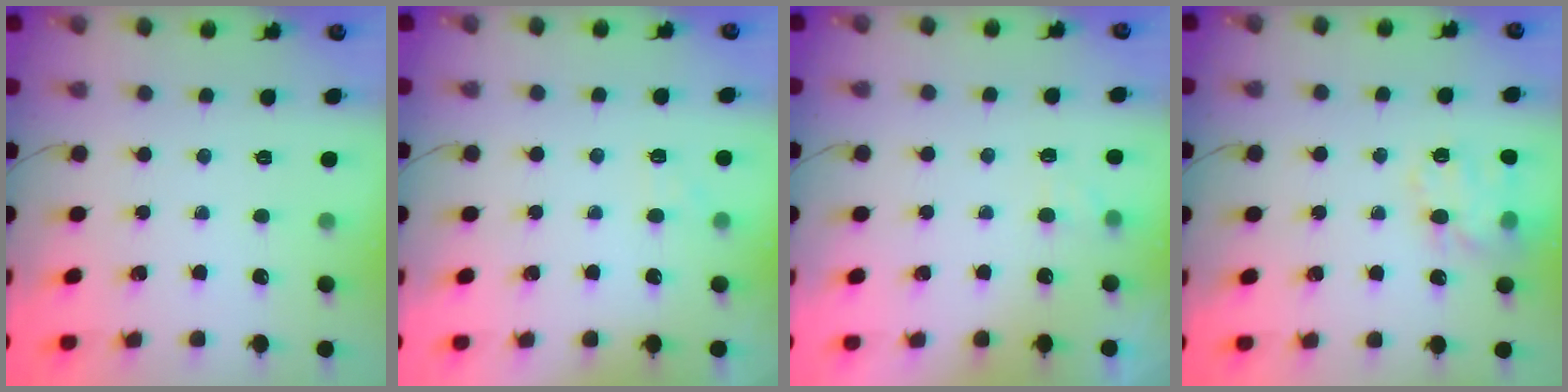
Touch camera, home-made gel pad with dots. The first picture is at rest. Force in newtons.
{"total": 4.7, "press": 4.4, "slide": 1.5}
{"total": 2.7, "press": 2.5, "slide": 1.1}
{"total": 14.6, "press": 14.4, "slide": 2.1}